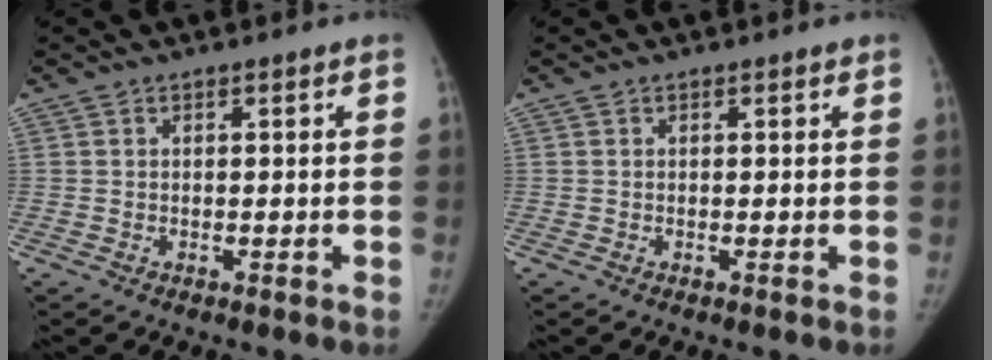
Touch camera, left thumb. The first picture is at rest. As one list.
[{"total": 0.0}]